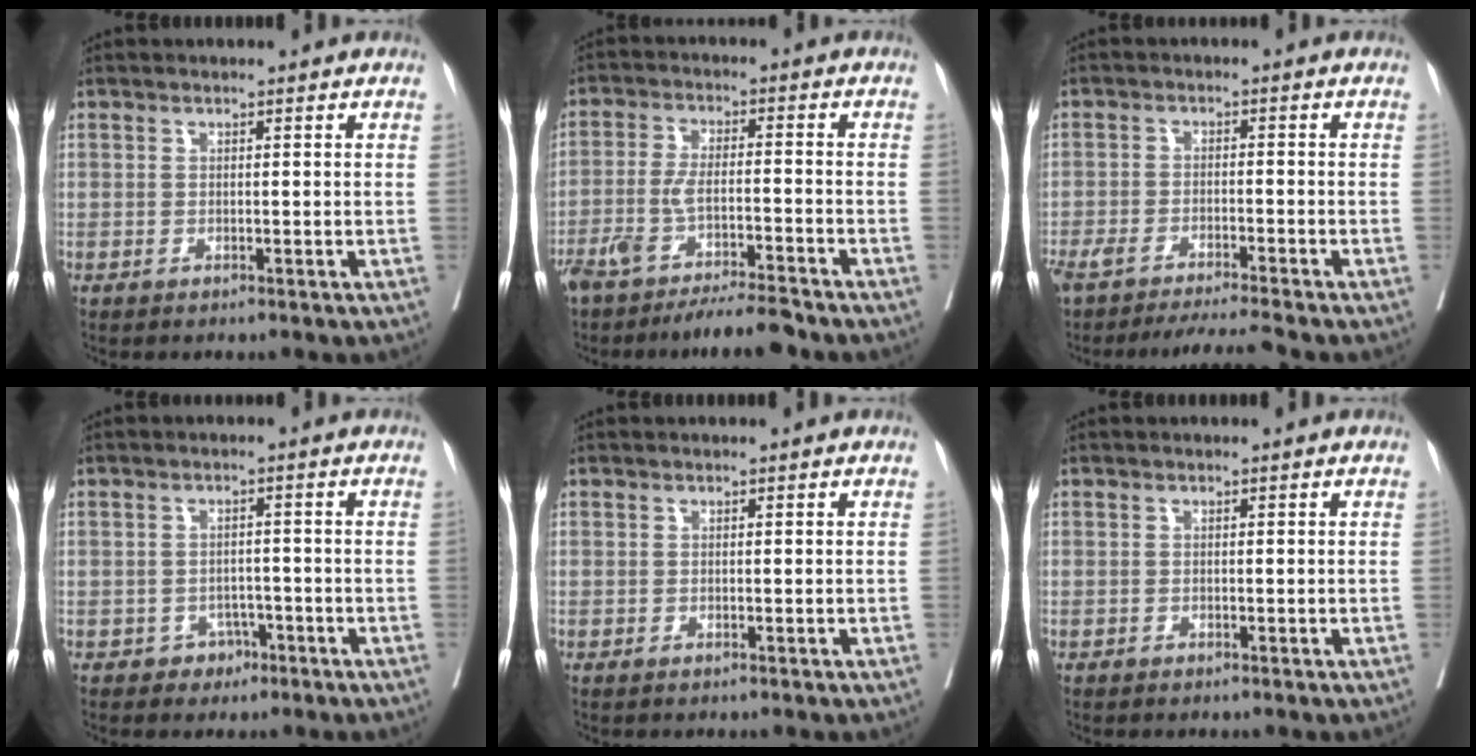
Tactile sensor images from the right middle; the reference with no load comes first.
{"total": 10.3, "force": [-8.6, 0.5, 5.6], "torque": [-0.096, -0.012, -0.141]}
{"total": 7.6, "force": [-7.0, -0.6, 3.0], "torque": [-0.042, -0.009, -0.114]}
{"total": 2.5, "force": [-1.4, 2.1, 0.3], "torque": [0.005, 0.013, -0.018]}
{"total": 0.0}
{"total": 0.0}